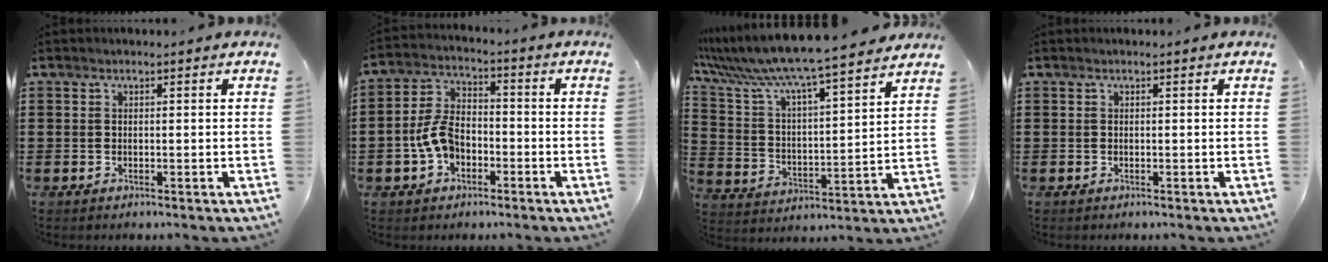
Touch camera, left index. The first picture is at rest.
{"total": 6.8, "force": [-2.6, 4.4, 4.6], "torque": [-0.116, 0.008, -0.056]}
{"total": 7.7, "force": [7.0, 0.0, 3.3], "torque": [-0.097, -0.054, 0.113]}
{"total": 0.0}